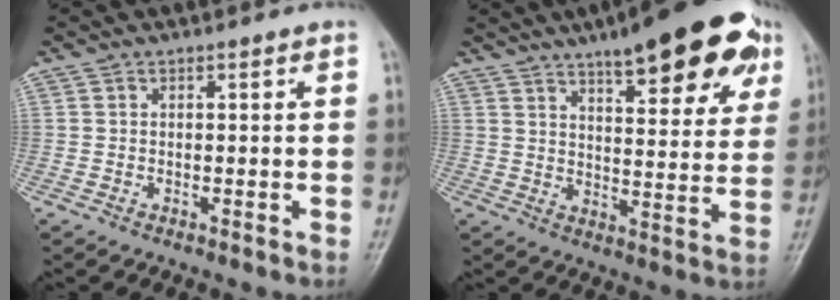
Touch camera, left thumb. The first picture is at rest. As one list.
[{"total": 21.3, "force": [12.8, 6.7, 15.6], "torque": [-0.183, -0.027, 0.173]}]